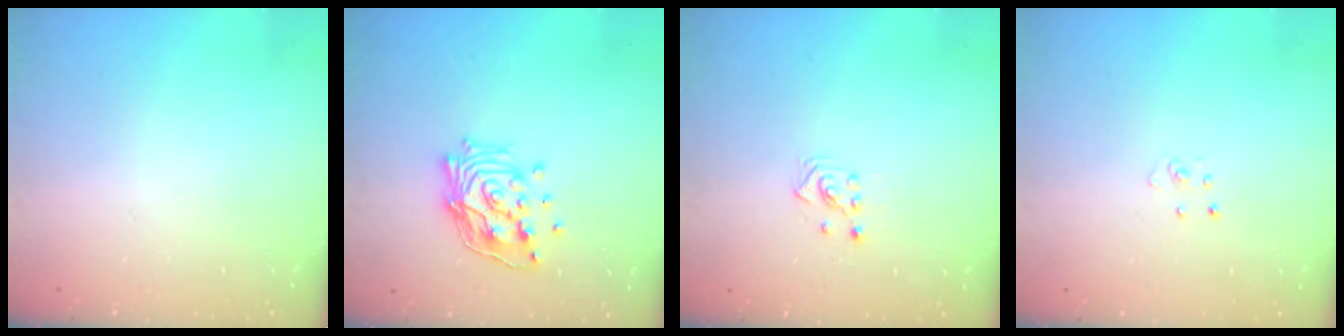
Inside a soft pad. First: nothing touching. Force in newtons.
{"total": 15.0, "press": 14.9, "slide": 2.0}
{"total": 2.5, "press": 2.4, "slide": 0.8}
{"total": 2.5, "press": 2.5, "slide": 0.3}